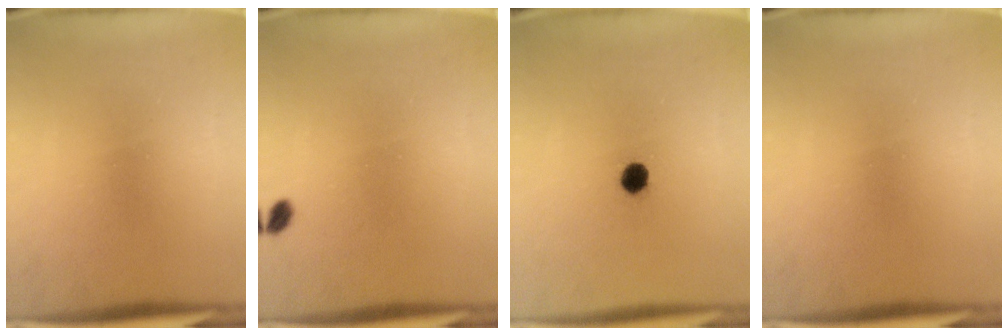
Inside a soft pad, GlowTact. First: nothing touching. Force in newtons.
{"total": 1.2}
{"total": 3.2}
{"total": 0.0}